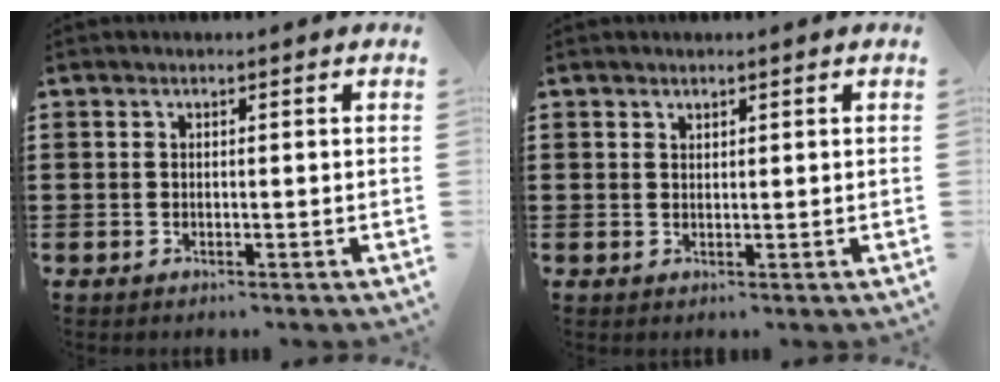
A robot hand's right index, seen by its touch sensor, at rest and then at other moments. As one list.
[{"total": 1.0, "force": [0.9, 0.4, 0.0], "torque": [-0.001, 0.001, 0.017]}]